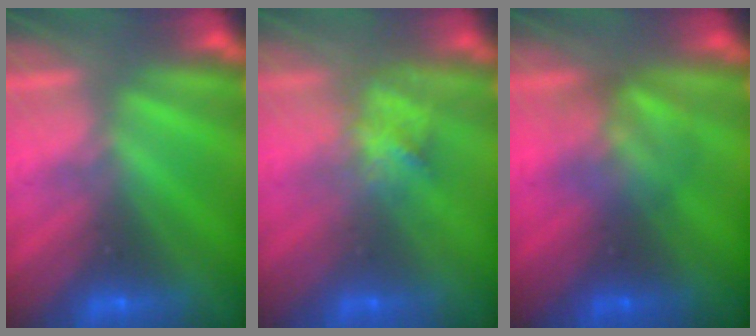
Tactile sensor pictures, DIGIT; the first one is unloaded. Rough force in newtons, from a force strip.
{"total": 2.8}
{"total": 2.5}